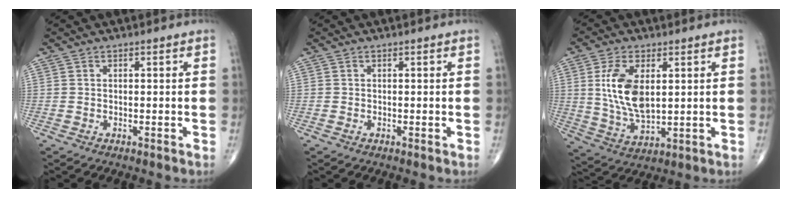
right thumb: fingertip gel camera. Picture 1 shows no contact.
{"total": 0.0}
{"total": 11.7, "force": [2.5, 6.1, 9.7], "torque": [-0.185, -0.018, 0.055]}